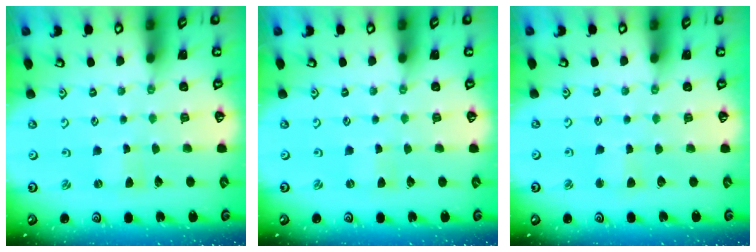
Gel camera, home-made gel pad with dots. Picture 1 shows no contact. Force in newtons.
{"total": 0.0}
{"total": 2.5, "press": 2.4, "slide": 0.3}